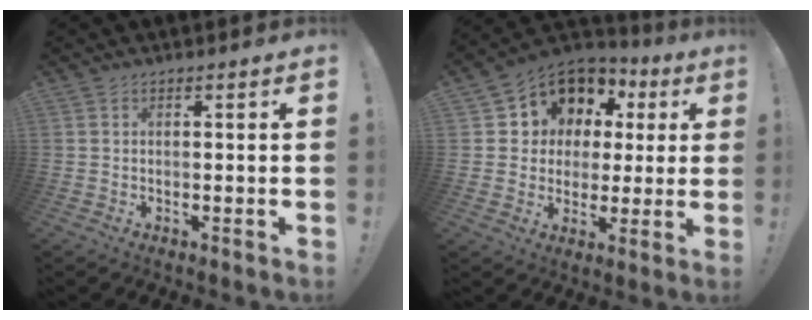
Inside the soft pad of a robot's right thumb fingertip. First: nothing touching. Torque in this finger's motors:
{"motor_torque": [0.51, 2.08, -0.03, 0.09, 0.32]}